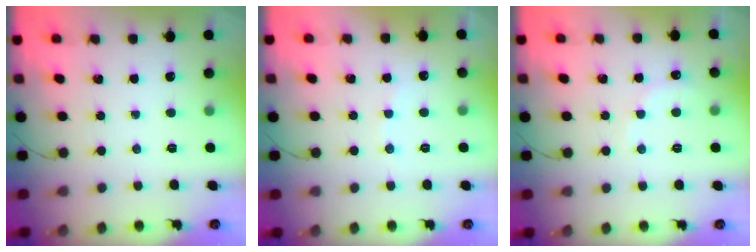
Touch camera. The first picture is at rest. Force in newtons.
{"total": 5.7, "press": 5.7, "slide": 0.9}
{"total": 6.8, "press": 6.7, "slide": 1.2}